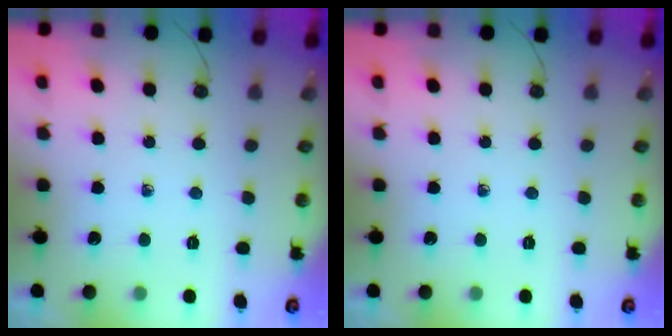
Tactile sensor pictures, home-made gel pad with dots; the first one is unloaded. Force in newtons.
{"total": 0.0}